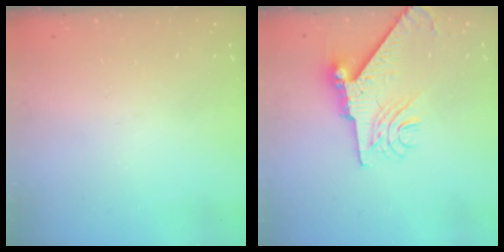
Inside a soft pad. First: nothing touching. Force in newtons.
{"total": 11.4, "press": 11.3, "slide": 1.5}